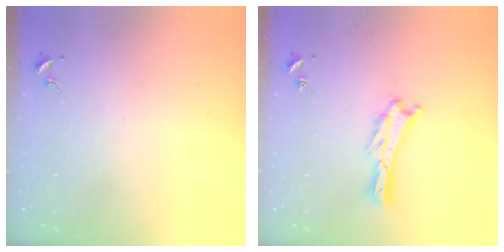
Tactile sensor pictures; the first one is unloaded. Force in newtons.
{"total": 0.7, "press": 0.7, "slide": 0.2}